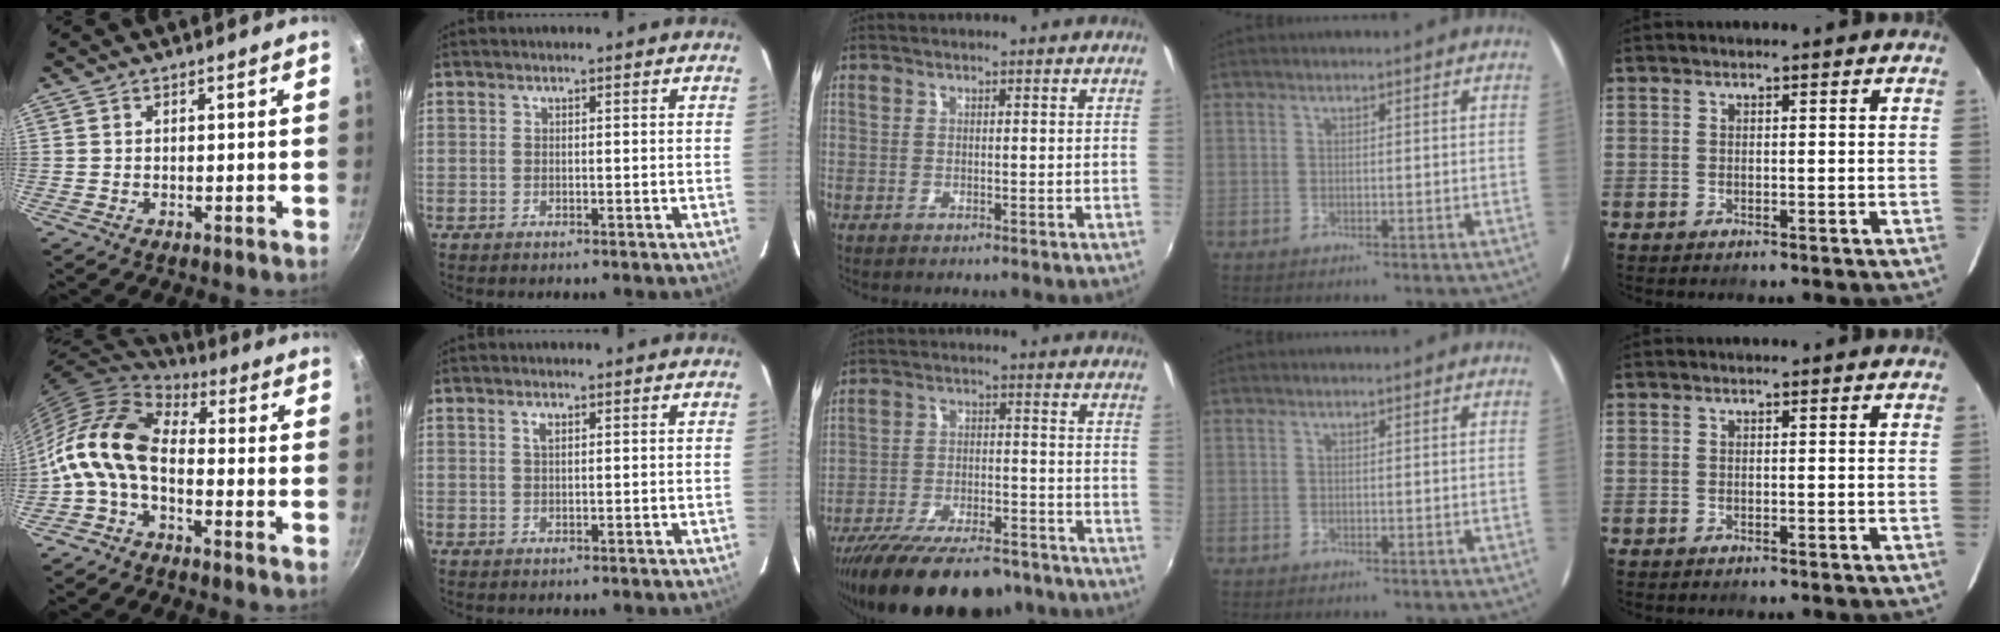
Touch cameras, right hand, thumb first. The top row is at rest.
{"thumb": {"total": 13.2, "force": [-2.5, 7.7, 10.5], "torque": [-0.195, 0.035, -0.069]}, "index": {"total": 1.2, "force": [0.5, 0.5, 0.9], "torque": [-0.018, 0.002, 0.010]}, "middle": {"total": 22.4, "force": [-18.2, 7.1, 10.9], "torque": [-0.207, -0.027, -0.263]}}